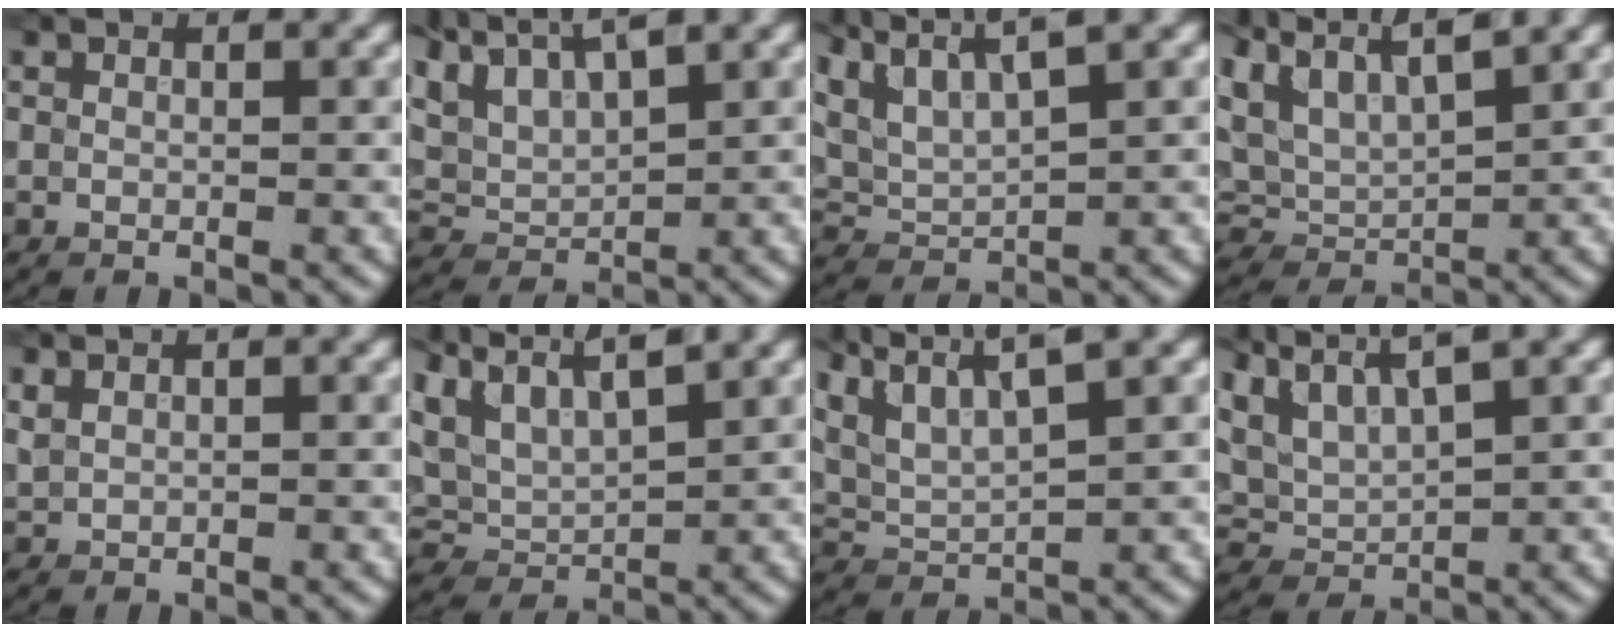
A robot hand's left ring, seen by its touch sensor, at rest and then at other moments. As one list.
[{"total": 5.5, "force": [4.0, 1.8, 3.3], "torque": [-0.087, 0.010, 0.070]}, {"total": 5.6, "force": [4.0, 1.4, 3.7], "torque": [-0.090, 0.014, 0.073]}, {"total": 7.0, "force": [4.1, 3.2, 4.7], "torque": [-0.117, 0.014, 0.071]}, {"total": 0.8, "force": [0.6, 0.3, 0.4], "torque": [-0.015, 0.000, 0.016]}, {"total": 6.3, "force": [3.9, 2.8, 4.1], "torque": [-0.103, 0.013, 0.066]}, {"total": 6.3, "force": [4.4, 1.5, 4.2], "torque": [-0.097, 0.016, 0.079]}, {"total": 5.0, "force": [3.6, 1.5, 3.1], "torque": [-0.080, 0.010, 0.067]}]